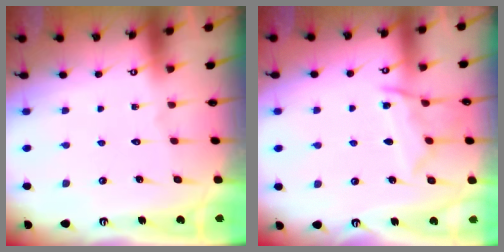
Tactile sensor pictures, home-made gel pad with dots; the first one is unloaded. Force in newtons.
{"total": 9.5, "press": 9.4, "slide": 1.0}